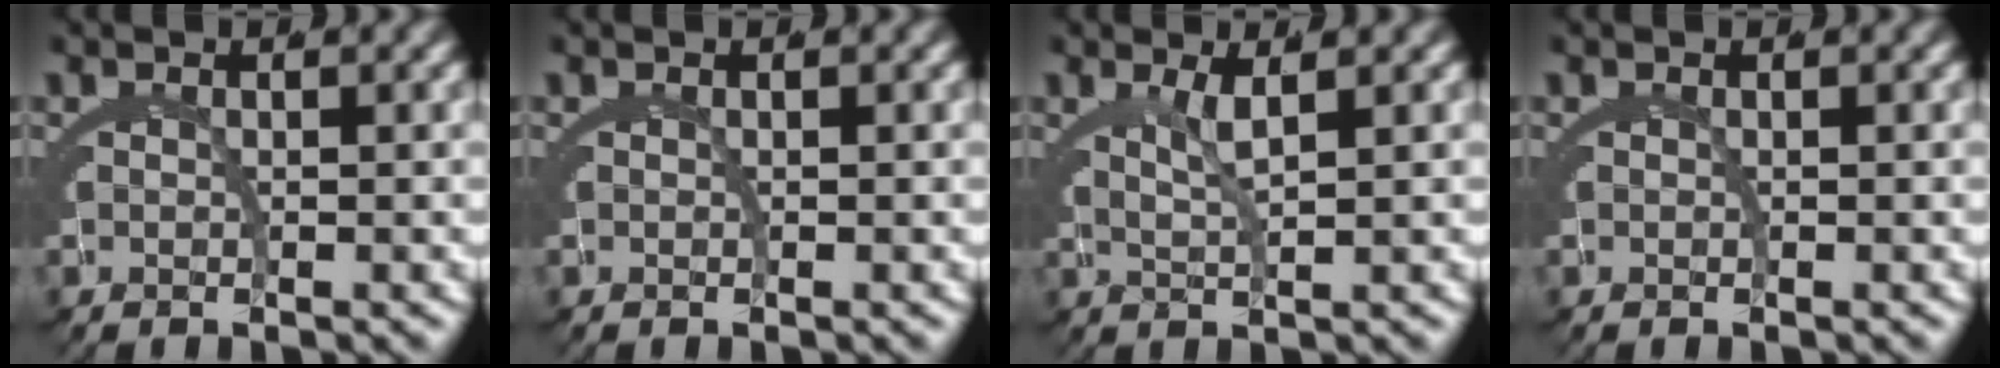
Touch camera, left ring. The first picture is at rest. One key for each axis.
{"total": 0.0}
{"total": 1.9, "fx": 1.1, "fy": -0.3, "fz": 1.5, "tx": -0.027, "ty": -0.006, "tz": 0.027}
{"total": 0.0}